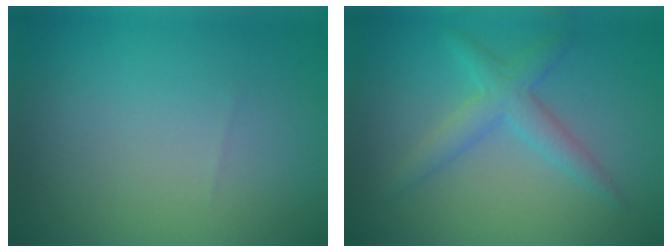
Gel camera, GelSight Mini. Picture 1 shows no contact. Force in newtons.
{"total": 3.0, "press": 3.0, "slide": 0.1}